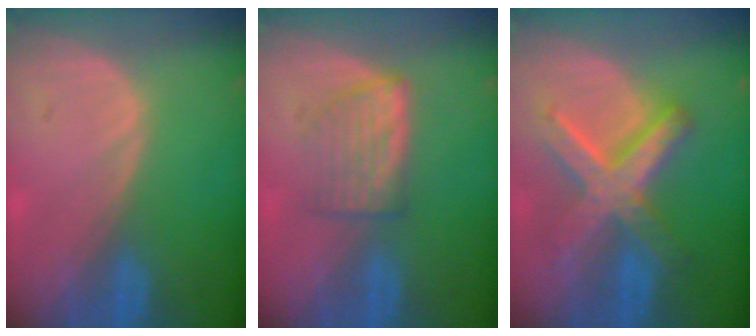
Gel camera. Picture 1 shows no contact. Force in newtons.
{"total": 5.0, "press": 4.9, "slide": 1.2}
{"total": 9.0, "press": 9.0, "slide": 0.6}